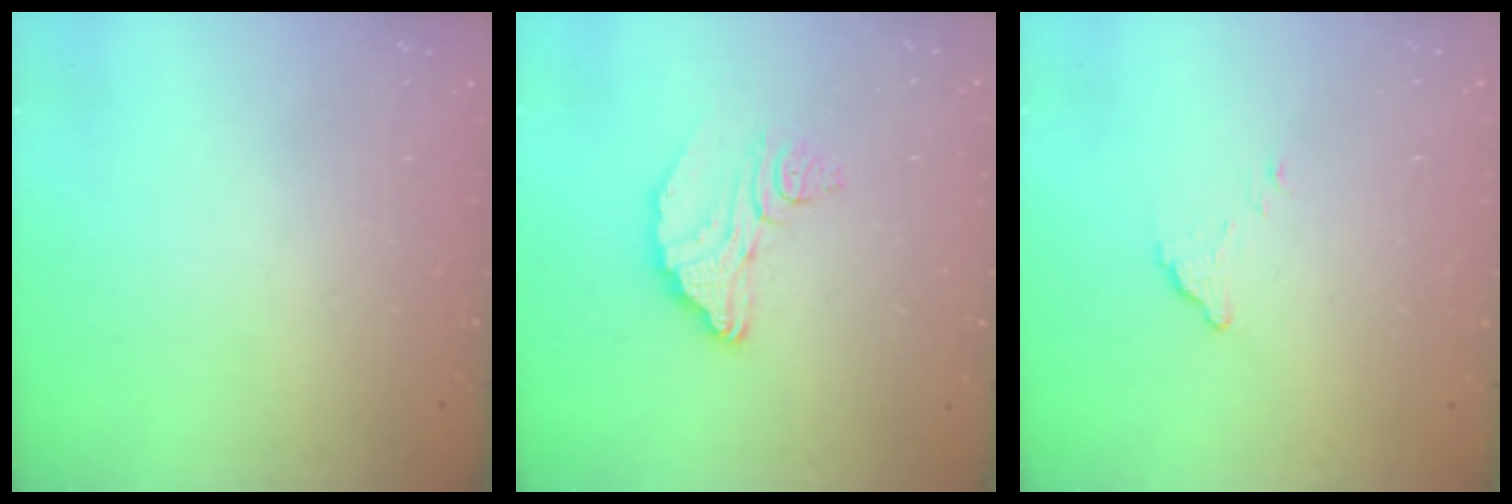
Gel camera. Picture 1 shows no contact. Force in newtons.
{"total": 11.4, "press": 11.4, "slide": 1.1}
{"total": 4.6, "press": 4.6, "slide": 0.1}